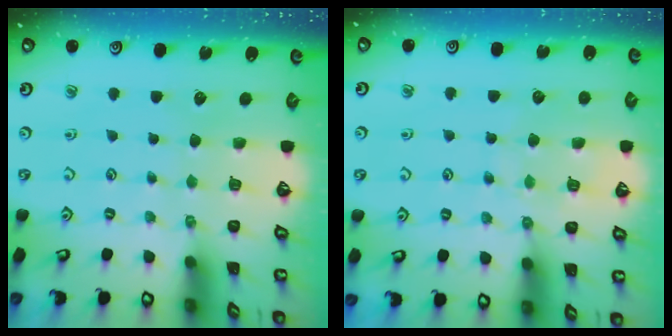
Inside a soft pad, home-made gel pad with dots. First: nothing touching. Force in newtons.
{"total": 6.7, "press": 6.6, "slide": 0.6}